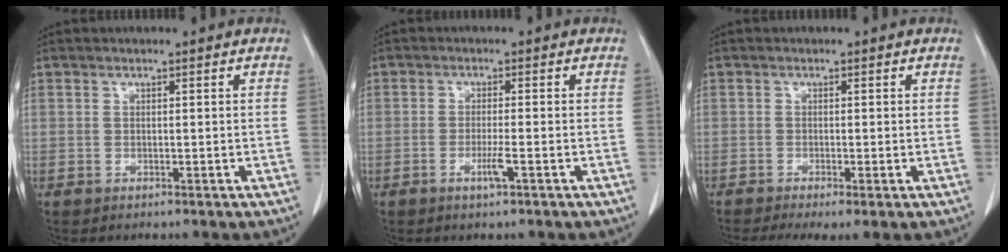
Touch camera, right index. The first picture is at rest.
{"total": 2.6, "force": [-1.2, -0.1, 2.3], "torque": [-0.045, -0.004, -0.023]}
{"total": 4.7, "force": [-3.1, 0.6, 3.4], "torque": [-0.057, -0.017, -0.053]}